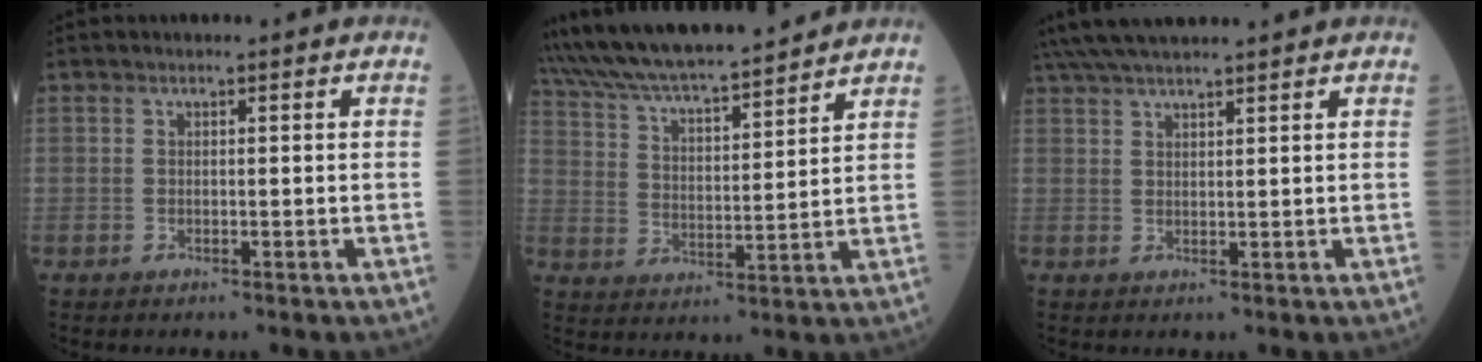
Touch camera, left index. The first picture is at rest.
{"total": 17.8, "force": [16.1, 1.7, 7.2], "torque": [-0.134, 0.018, 0.270]}
{"total": 9.2, "force": [8.2, 0.5, 4.3], "torque": [-0.077, 0.035, 0.134]}